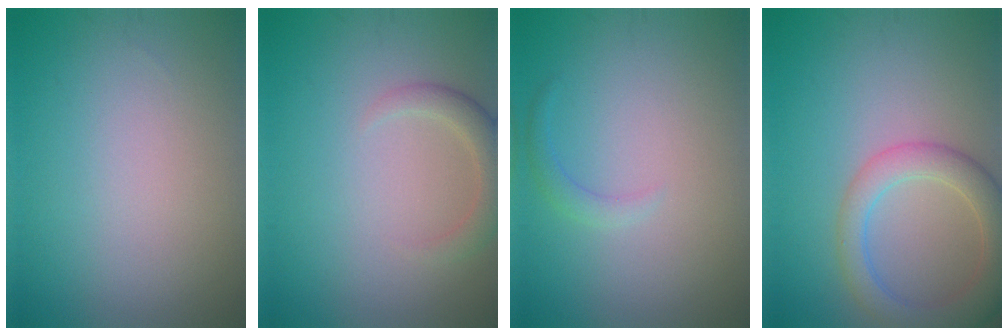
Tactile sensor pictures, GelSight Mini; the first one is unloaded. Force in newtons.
{"total": 2.4, "press": 2.4, "slide": 0.3}
{"total": 1.2, "press": 1.2, "slide": 0.1}
{"total": 5.0, "press": 5.0, "slide": 0.3}